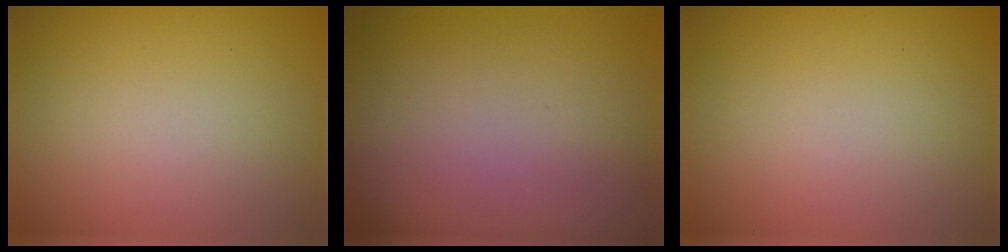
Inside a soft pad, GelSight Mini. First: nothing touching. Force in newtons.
{"total": 0.0}
{"total": 0.0}